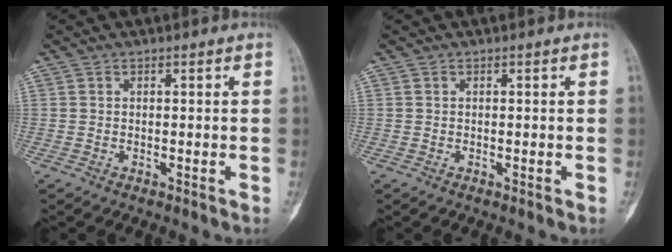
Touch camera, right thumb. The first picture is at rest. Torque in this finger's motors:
{"motor_torque": [-0.17, 0.22, -0.06, 0.05, 0.03]}